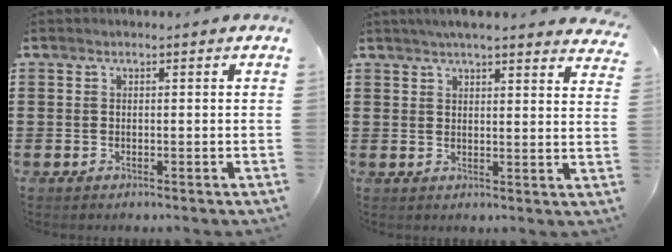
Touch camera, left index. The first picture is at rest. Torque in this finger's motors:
{"motor_torque": [2.14, 0.00, 0.26, 0.06]}